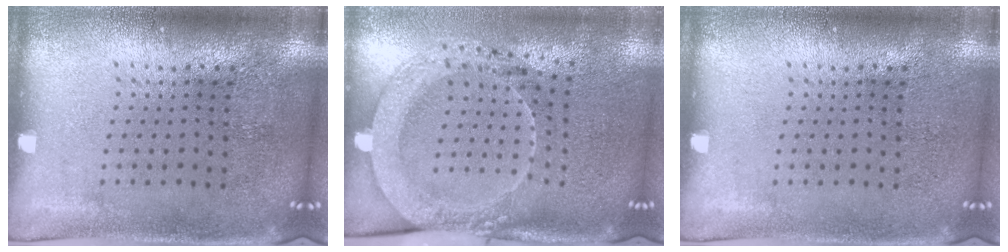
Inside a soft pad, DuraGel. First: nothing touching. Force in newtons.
{"total": 2.0, "press": 2.0, "slide": 0.2}
{"total": 0.0}